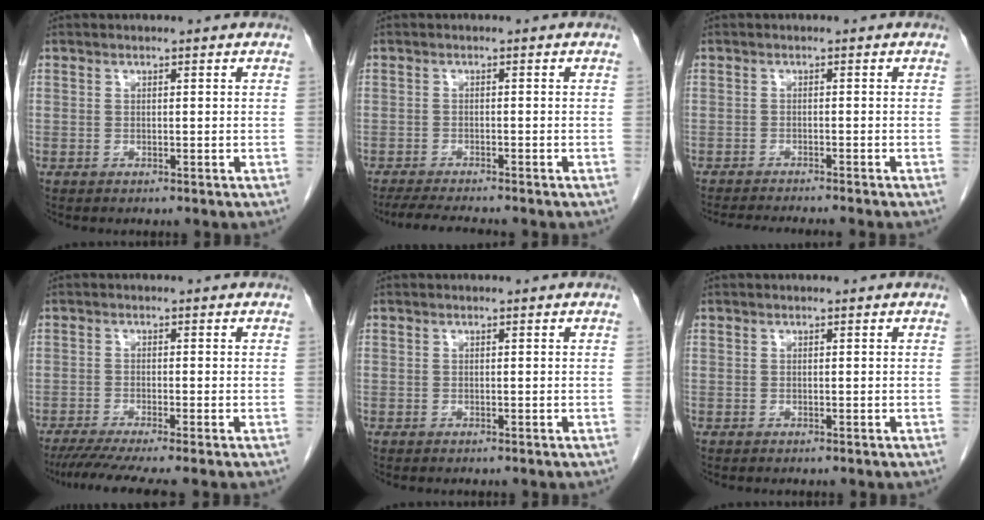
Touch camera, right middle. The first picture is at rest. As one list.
[{"total": 5.5, "force": [-5.0, 0.0, 2.4], "torque": [-0.038, -0.018, -0.082]}, {"total": 8.1, "force": [-7.4, -0.5, 3.3], "torque": [-0.030, -0.017, -0.109]}, {"total": 7.5, "force": [-6.1, -0.6, 4.4], "torque": [-0.064, -0.019, -0.099]}, {"total": 0.0}, {"total": 0.0}]